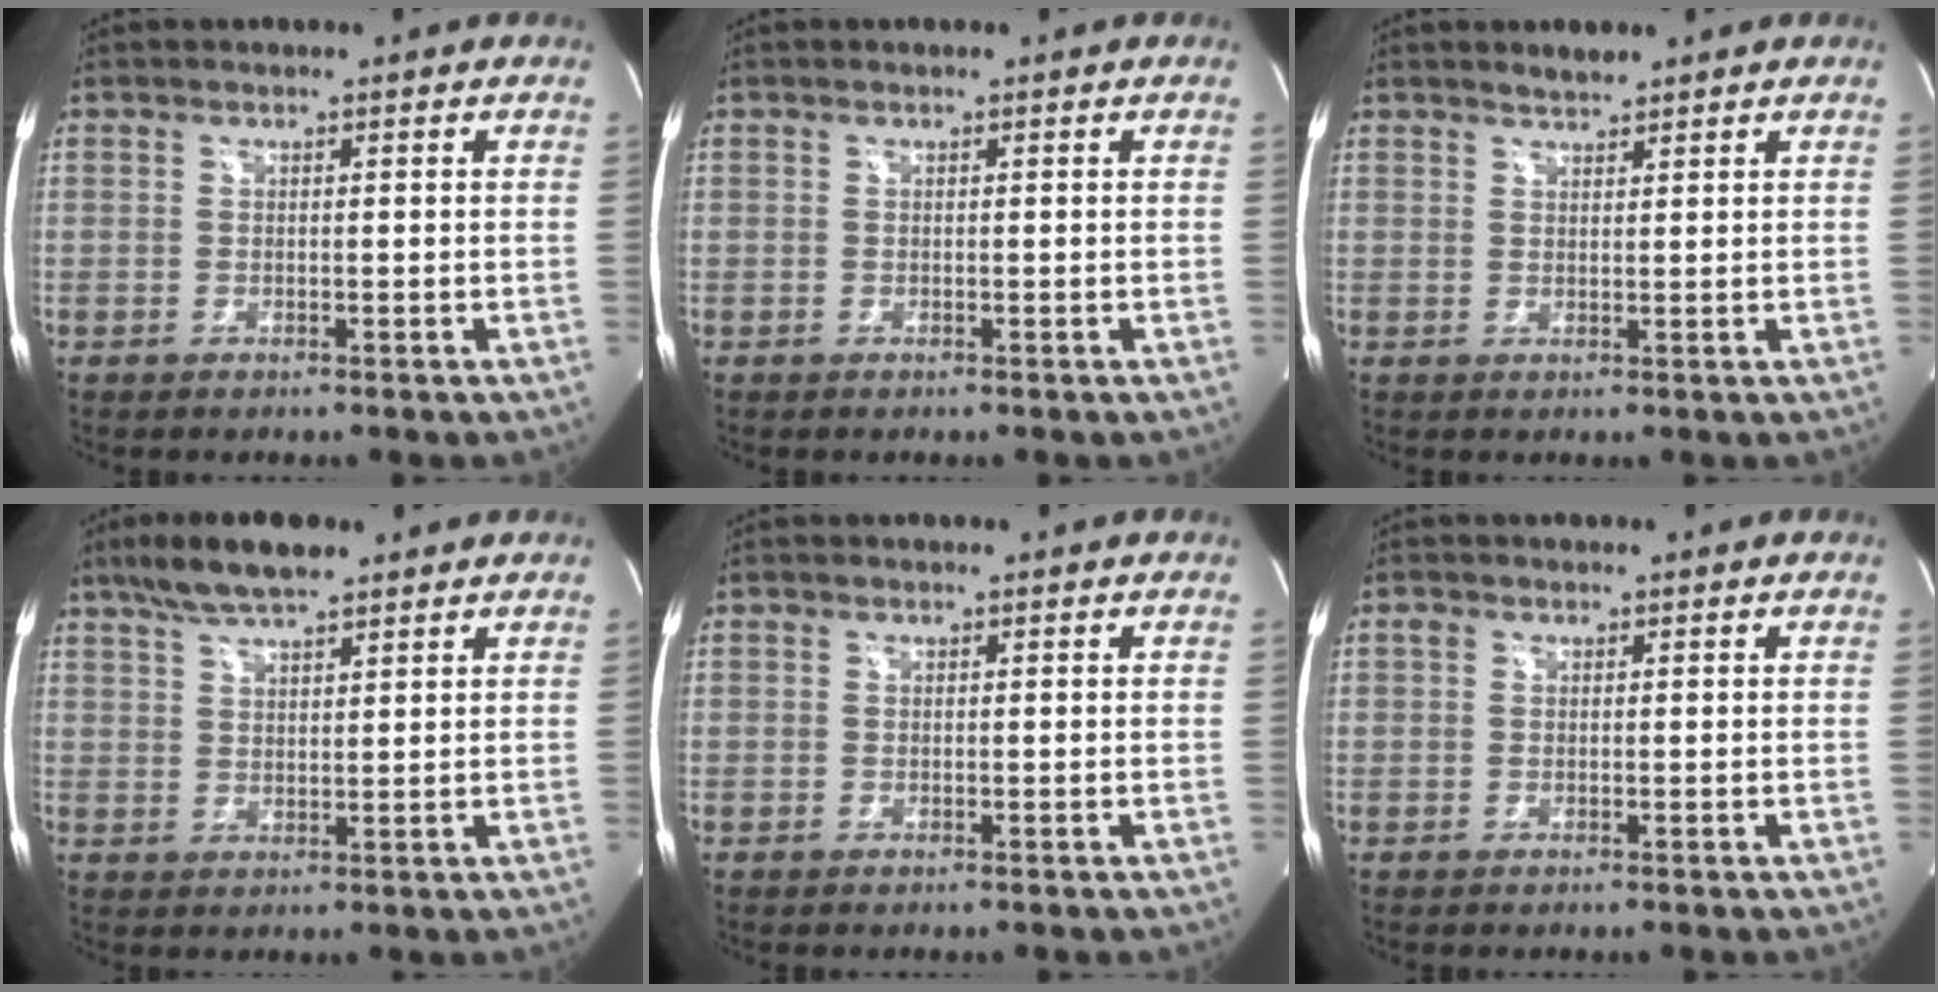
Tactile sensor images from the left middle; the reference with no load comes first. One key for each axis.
{"total": 0.0}
{"total": 1.7, "fx": 1.7, "fy": 0.2, "fz": 0.4, "tx": -0.016, "ty": 0.001, "tz": 0.033}
{"total": 7.8, "fx": 6.0, "fy": 1.7, "fz": 4.7, "tx": -0.097, "ty": 0.015, "tz": 0.109}
{"total": 0.0}
{"total": 0.7, "fx": 0.4, "fy": 0.6, "fz": 0.4, "tx": -0.010, "ty": 0.006, "tz": 0.006}